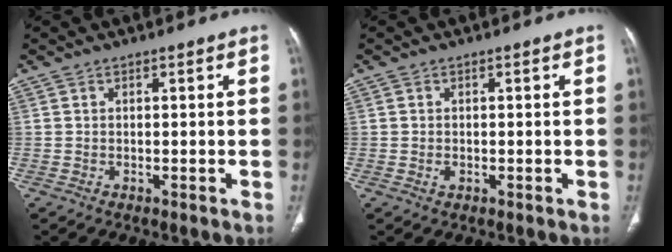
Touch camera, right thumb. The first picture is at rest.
{"total": 1.0, "force": [-0.2, 0.7, 0.6], "torque": [-0.016, 0.001, -0.002]}